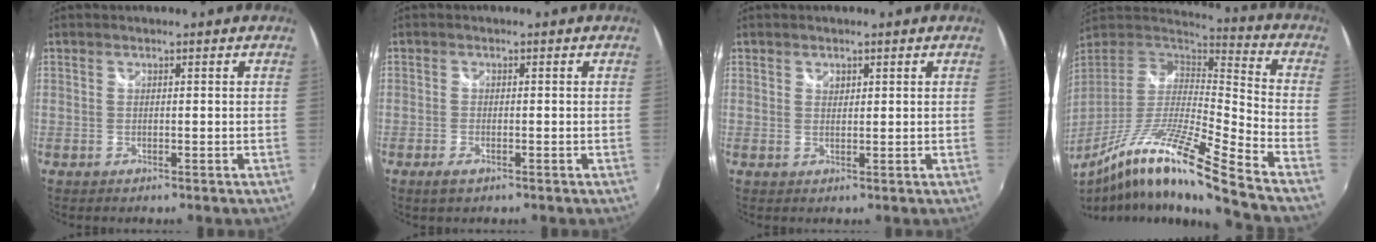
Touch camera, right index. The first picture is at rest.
{"total": 2.2, "force": [-1.5, 0.8, 1.4], "torque": [-0.030, -0.005, -0.027]}
{"total": 1.1, "force": [0.5, 0.9, 0.3], "torque": [-0.004, 0.002, 0.008]}
{"total": 20.2, "force": [-12.9, -0.1, 15.6], "torque": [-0.265, -0.044, -0.231]}